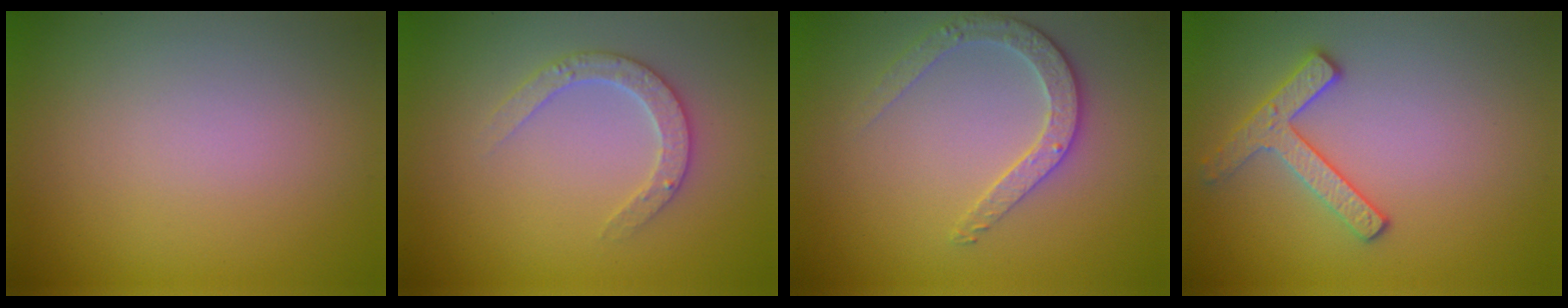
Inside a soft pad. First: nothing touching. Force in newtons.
{"total": 2.7, "press": 2.6, "slide": 0.5}
{"total": 2.7, "press": 2.6, "slide": 0.7}
{"total": 2.5, "press": 2.5, "slide": 0.4}